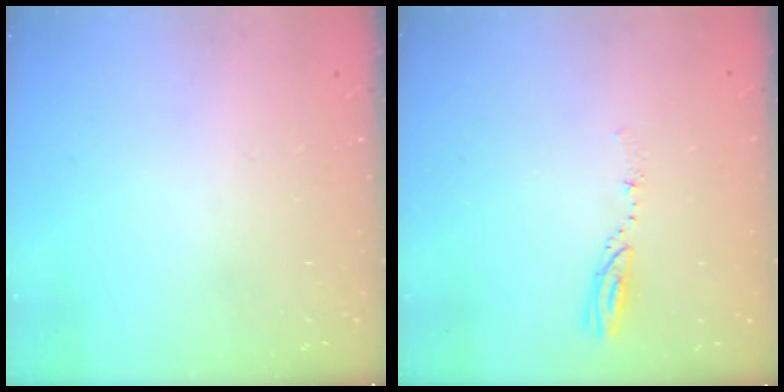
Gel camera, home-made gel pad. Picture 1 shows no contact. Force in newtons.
{"total": 3.9, "press": 3.9, "slide": 0.3}